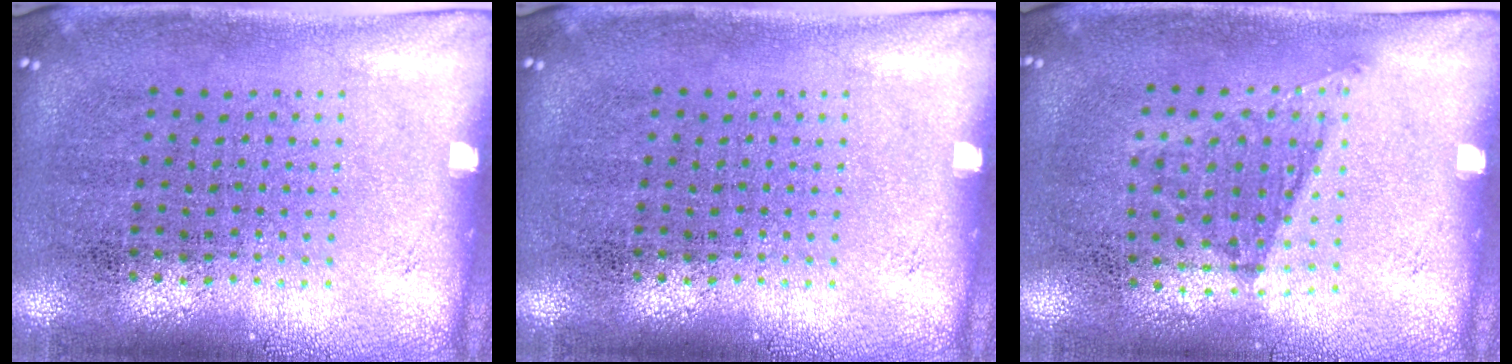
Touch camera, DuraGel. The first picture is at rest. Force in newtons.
{"total": 0.0}
{"total": 1.1, "press": 0.8, "slide": 0.8}